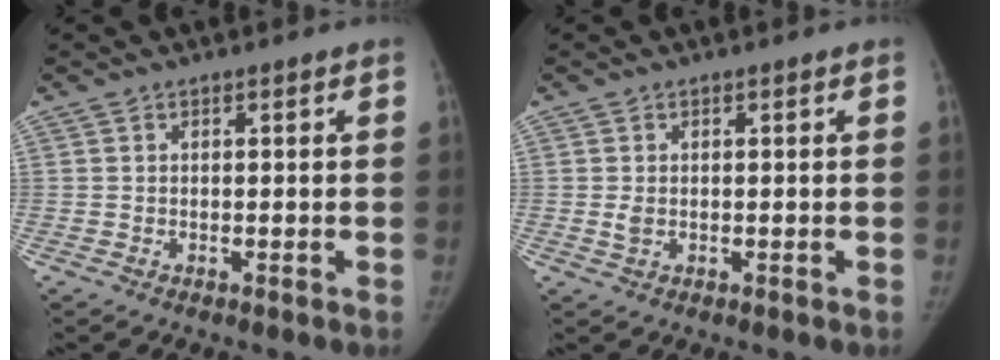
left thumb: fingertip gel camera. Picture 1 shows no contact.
{"total": 1.4, "force": [-0.1, 1.0, 1.0], "torque": [-0.018, -0.002, 0.000]}